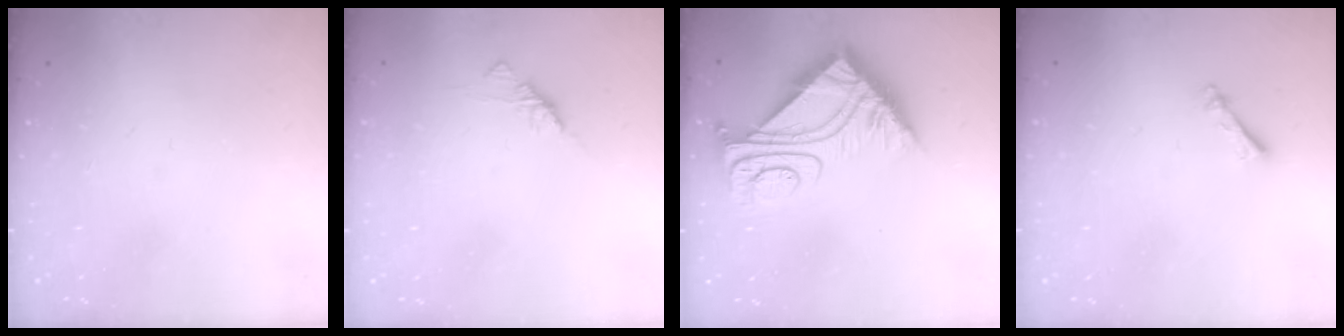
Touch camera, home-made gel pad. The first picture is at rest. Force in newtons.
{"total": 1.9, "press": 1.7, "slide": 0.6}
{"total": 10.2, "press": 10.1, "slide": 0.8}
{"total": 2.4, "press": 2.3, "slide": 0.4}